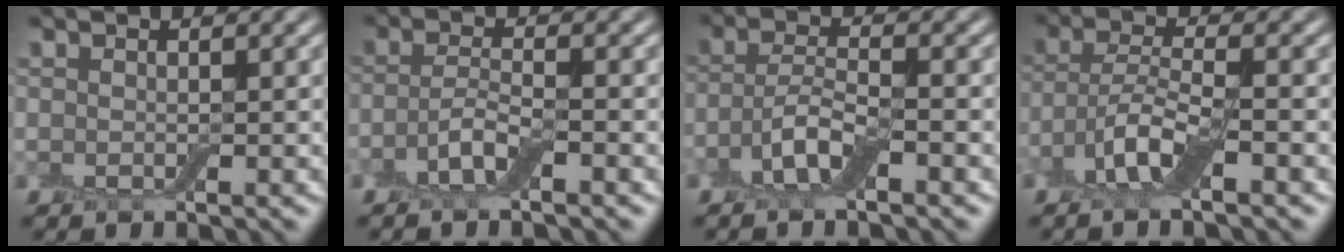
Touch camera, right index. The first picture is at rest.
{"total": 2.6, "force": [-1.4, 0.6, 2.1], "torque": [-0.046, 0.002, -0.036]}
{"total": 3.3, "force": [-1.8, 0.9, 2.7], "torque": [-0.058, 0.005, -0.044]}
{"total": 4.1, "force": [-2.3, 1.0, 3.3], "torque": [-0.066, 0.005, -0.053]}